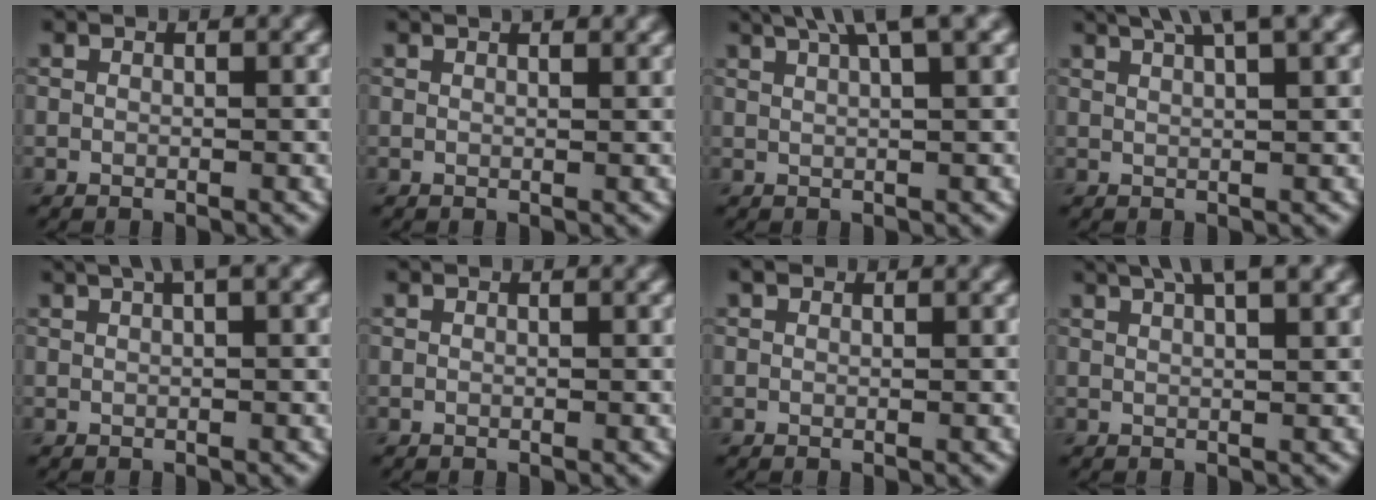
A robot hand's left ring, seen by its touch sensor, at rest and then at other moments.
{"total": 1.8, "force": [1.4, 0.5, 0.9], "torque": [-0.013, 0.001, 0.010]}
{"total": 5.4, "force": [3.5, 1.1, 4.0], "torque": [-0.046, 0.023, 0.039]}
{"total": 5.1, "force": [3.5, 1.0, 3.6], "torque": [-0.039, 0.017, 0.038]}
{"total": 3.0, "force": [1.8, 0.6, 2.3], "torque": [-0.031, 0.010, 0.027]}
{"total": 0.0}
{"total": 0.8, "force": [0.6, 0.4, 0.2], "torque": [-0.003, 0.002, 0.010]}
{"total": 5.8, "force": [3.8, 1.8, 4.1], "torque": [-0.036, 0.024, 0.031]}